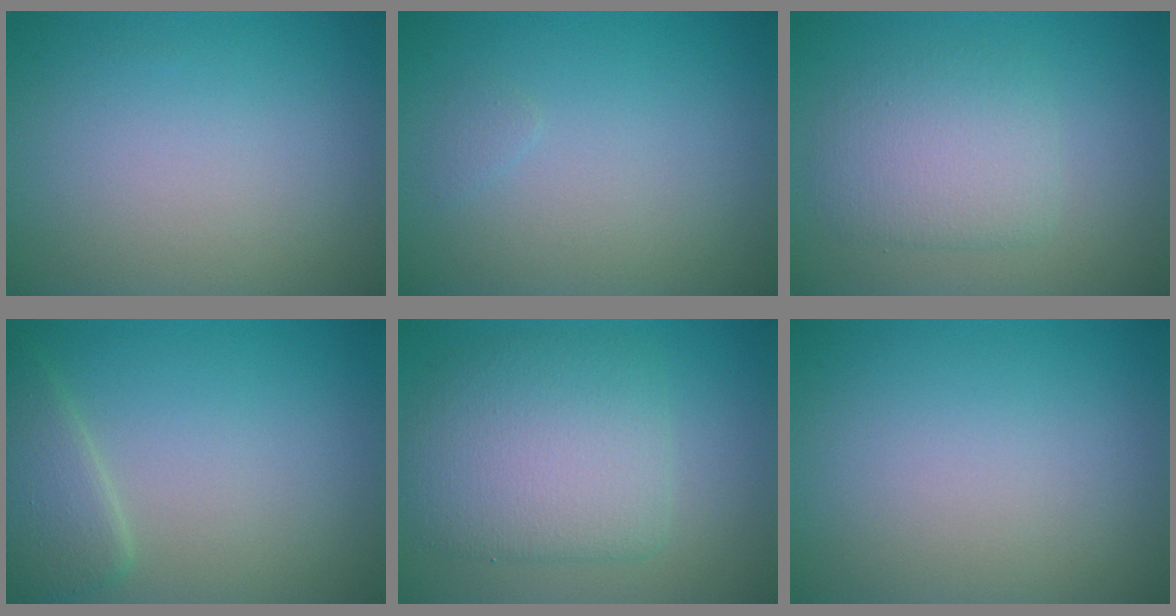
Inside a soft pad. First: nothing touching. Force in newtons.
{"total": 0.6, "press": 0.5, "slide": 0.1}
{"total": 3.7, "press": 3.7, "slide": 0.3}
{"total": 3.0, "press": 2.9, "slide": 0.2}
{"total": 6.5, "press": 6.5, "slide": 0.2}
{"total": 0.0}